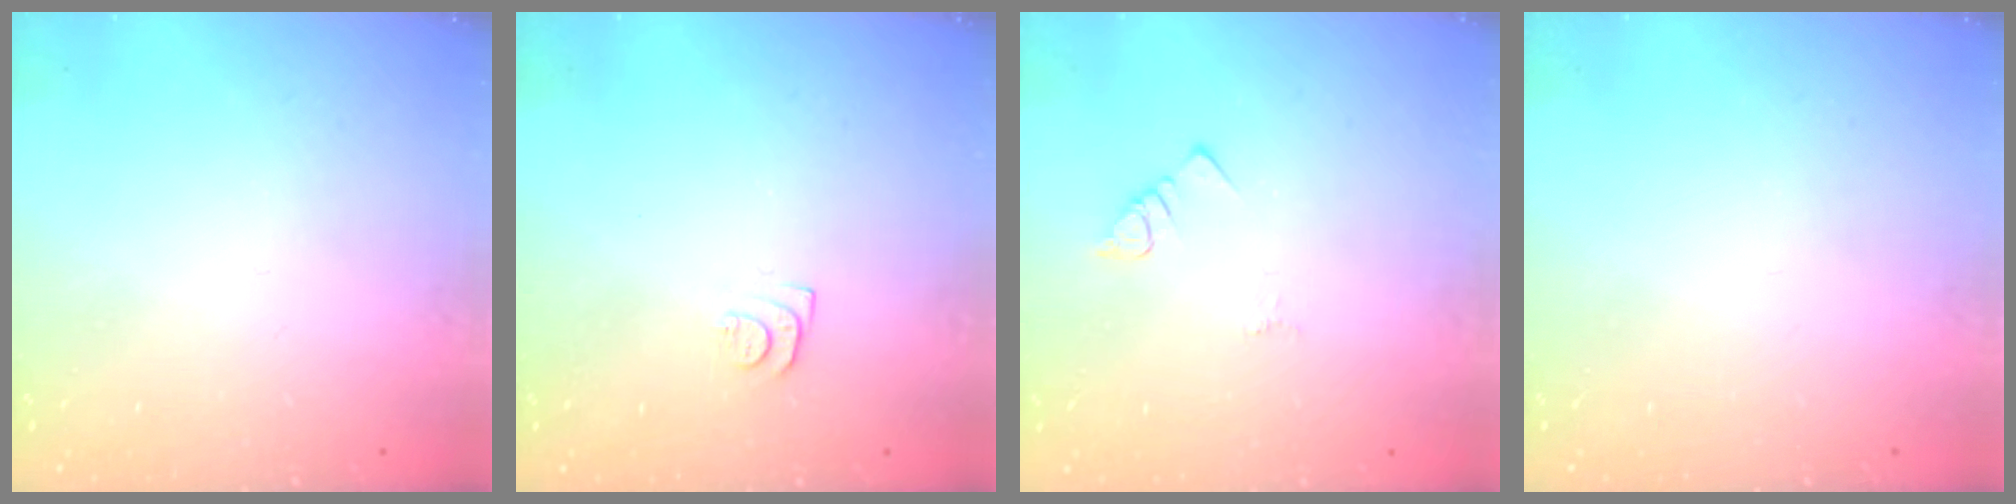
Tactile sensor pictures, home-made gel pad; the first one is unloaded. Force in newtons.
{"total": 5.5, "press": 5.4, "slide": 0.6}
{"total": 2.1, "press": 2.1, "slide": 0.4}
{"total": 0.0}